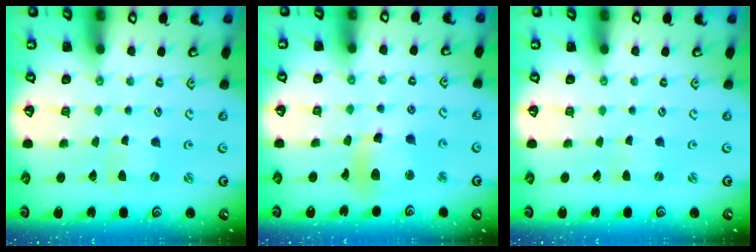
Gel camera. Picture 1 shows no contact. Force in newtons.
{"total": 11.8, "press": 11.5, "slide": 2.5}
{"total": 0.0}